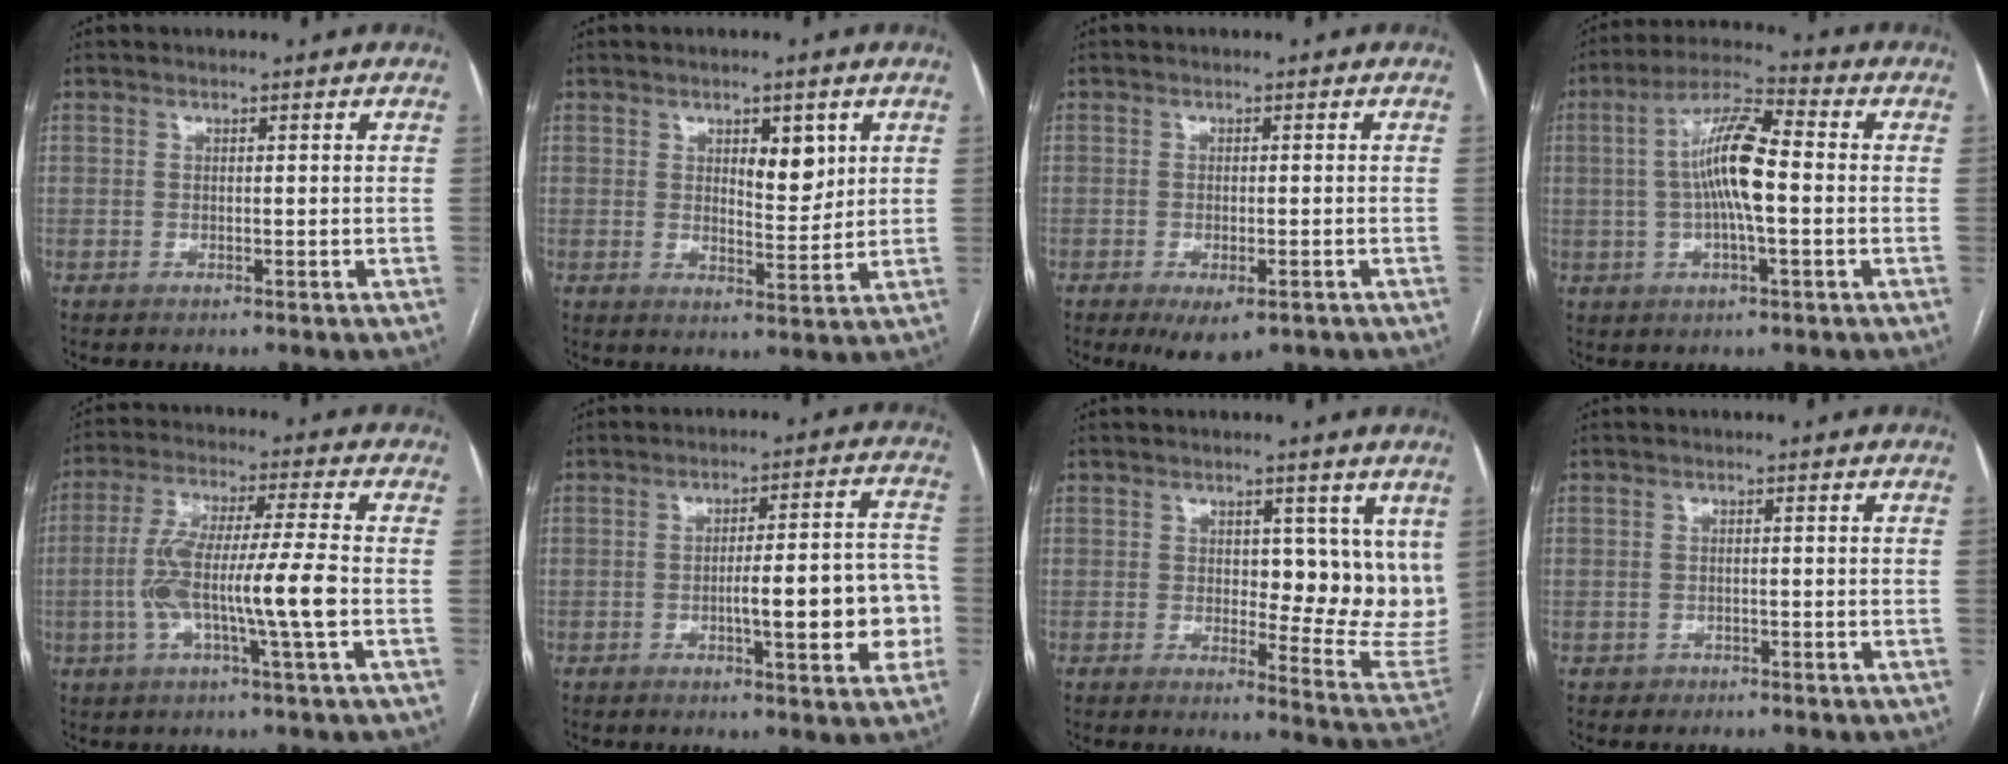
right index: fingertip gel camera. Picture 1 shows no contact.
{"total": 5.4, "force": [2.2, 2.2, 4.4], "torque": [-0.065, -0.005, 0.036]}
{"total": 5.0, "force": [-2.9, 2.0, 3.6], "torque": [-0.053, -0.008, -0.035]}
{"total": 10.6, "force": [0.1, 2.0, 10.4], "torque": [-0.196, 0.016, -0.003]}
{"total": 11.9, "force": [-2.3, 0.0, 11.7], "torque": [-0.228, 0.008, -0.047]}
{"total": 11.9, "force": [-2.6, 2.3, 11.4], "torque": [-0.144, 0.024, -0.031]}
{"total": 10.3, "force": [3.7, 4.9, 8.3], "torque": [-0.086, -0.015, 0.054]}
{"total": 1.5, "force": [-0.9, 1.2, -0.2], "torque": [0.001, 0.007, -0.015]}